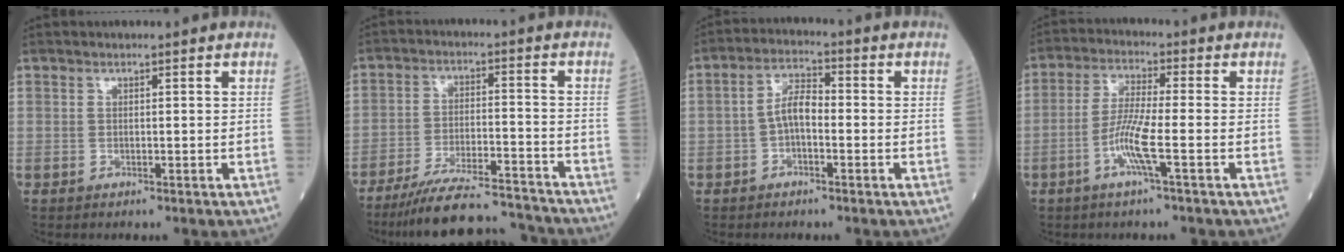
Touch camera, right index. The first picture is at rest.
{"total": 14.6, "force": [-13.8, 1.1, 4.6], "torque": [-0.079, 0.003, -0.218]}
{"total": 4.6, "force": [-1.0, 2.0, 4.1], "torque": [-0.077, 0.012, -0.023]}
{"total": 6.8, "force": [-2.5, -0.2, 6.3], "torque": [-0.128, -0.004, -0.053]}